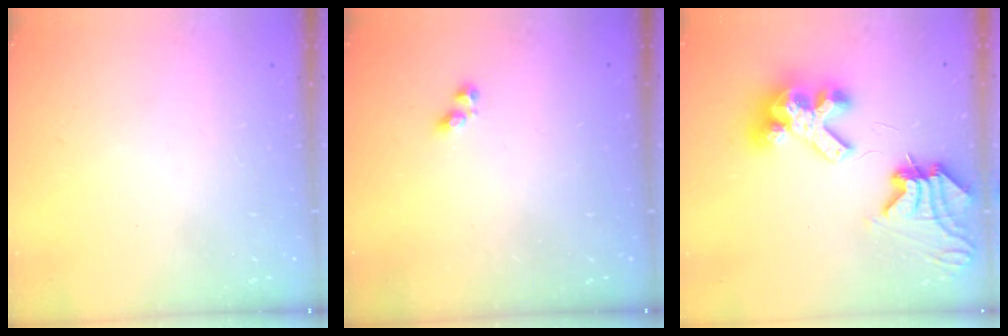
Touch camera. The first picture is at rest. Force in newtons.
{"total": 1.6, "press": 1.5, "slide": 0.3}
{"total": 12.5, "press": 12.4, "slide": 1.5}